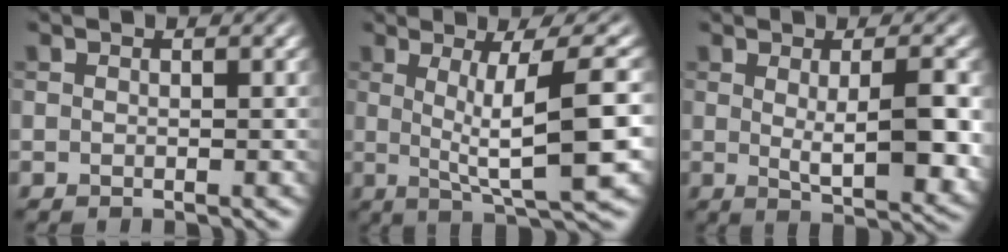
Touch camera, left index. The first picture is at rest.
{"total": 9.0, "force": [0.7, 1.6, 8.9], "torque": [-0.124, 0.008, 0.015]}
{"total": 6.4, "force": [0.2, 1.8, 6.1], "torque": [-0.088, -0.012, 0.011]}